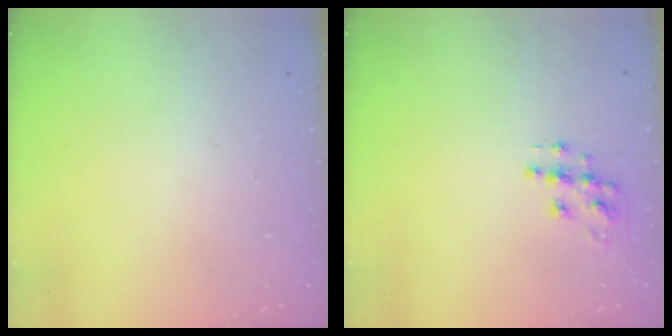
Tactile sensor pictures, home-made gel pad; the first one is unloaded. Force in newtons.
{"total": 8.7, "press": 8.7, "slide": 0.5}